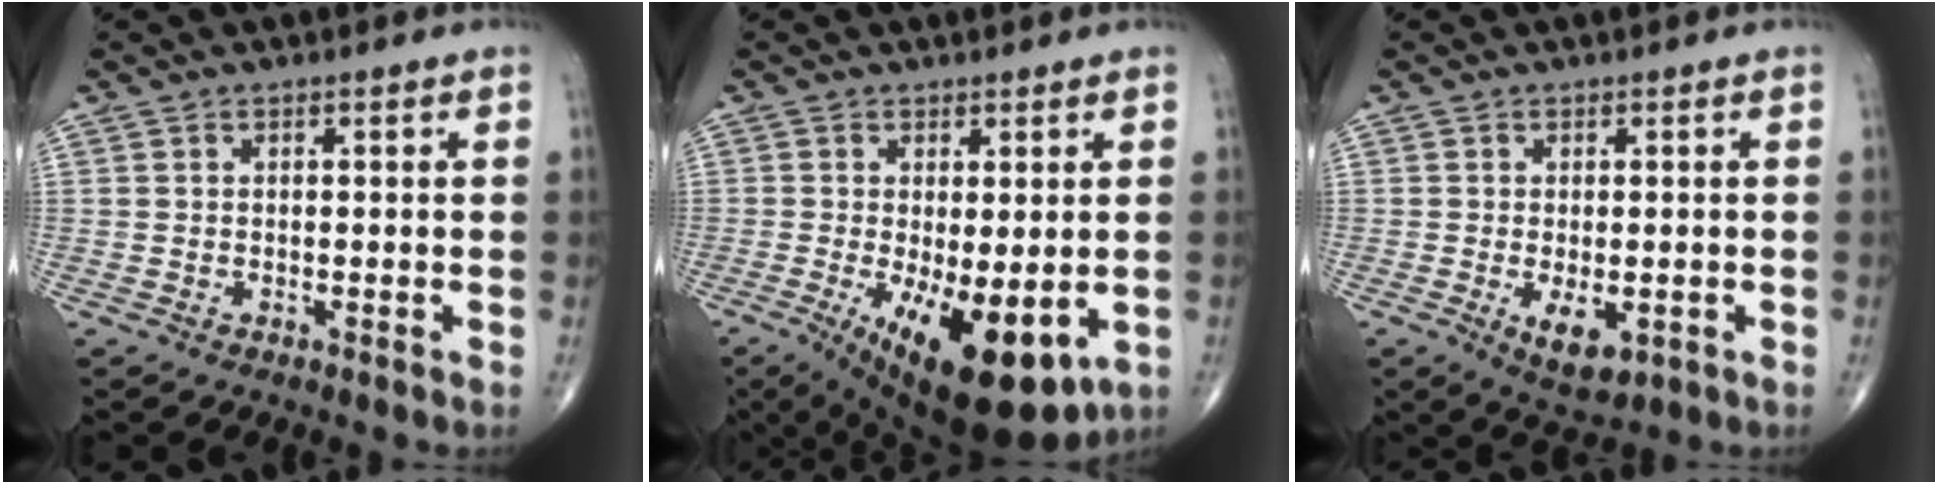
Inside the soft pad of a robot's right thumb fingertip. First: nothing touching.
{"total": 15.0, "force": [-4.5, 5.8, 13.1], "torque": [-0.186, -0.026, -0.050]}
{"total": 5.6, "force": [-1.5, 2.9, 4.6], "torque": [-0.066, -0.011, -0.014]}